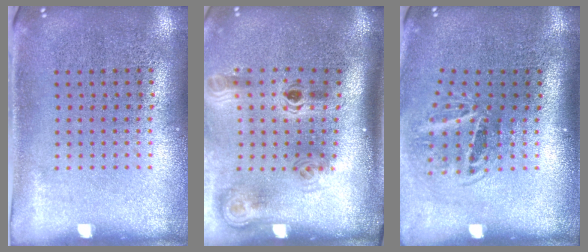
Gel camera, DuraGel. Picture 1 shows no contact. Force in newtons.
{"total": 2.1, "press": 1.4, "slide": 1.5}
{"total": 2.0, "press": 1.3, "slide": 1.5}